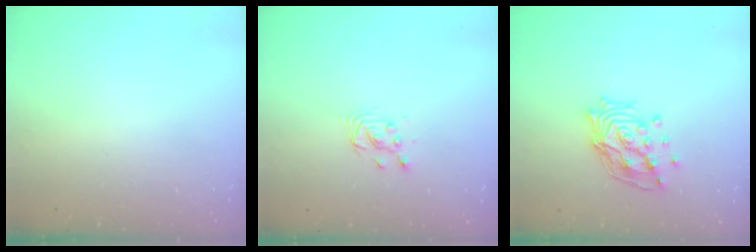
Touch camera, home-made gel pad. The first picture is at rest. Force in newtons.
{"total": 3.4, "press": 3.4, "slide": 0.3}
{"total": 15.4, "press": 15.2, "slide": 1.9}